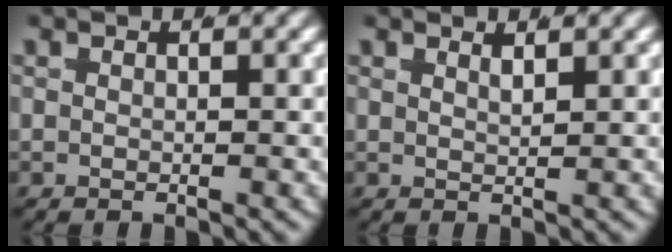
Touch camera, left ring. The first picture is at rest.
{"total": 1.3, "force": [1.1, 0.3, 0.7], "torque": [-0.007, -0.004, 0.019]}